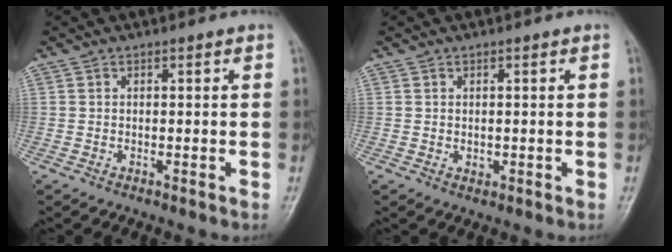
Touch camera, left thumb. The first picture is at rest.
{"total": 1.1, "force": [0.2, 0.8, 0.7], "torque": [-0.009, -0.002, 0.006]}